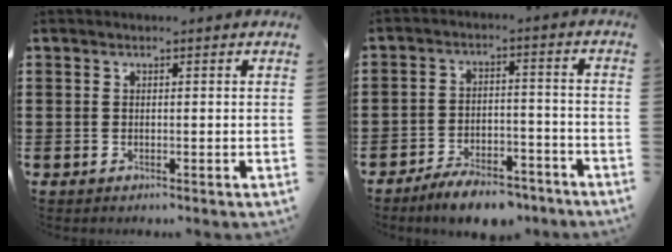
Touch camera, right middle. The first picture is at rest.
{"total": 6.2, "force": [-5.8, 1.2, 2.0], "torque": [-0.033, 0.008, -0.110]}